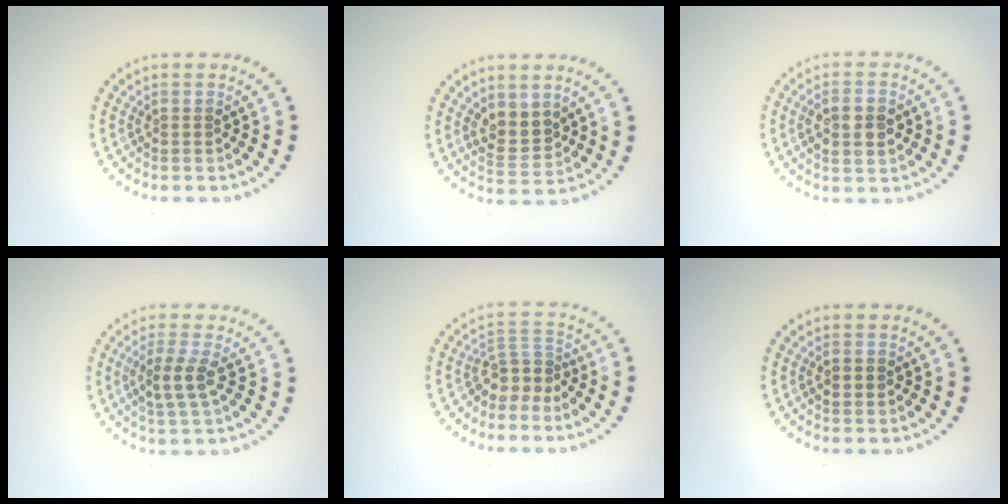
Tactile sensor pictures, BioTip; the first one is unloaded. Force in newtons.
{"total": 2.8, "press": 2.6, "slide": 1.0}
{"total": 2.9, "press": 2.9, "slide": 0.4}
{"total": 2.9, "press": 2.7, "slide": 1.2}
{"total": 2.8, "press": 2.0, "slide": 2.0}
{"total": 2.0, "press": 2.0, "slide": 0.1}